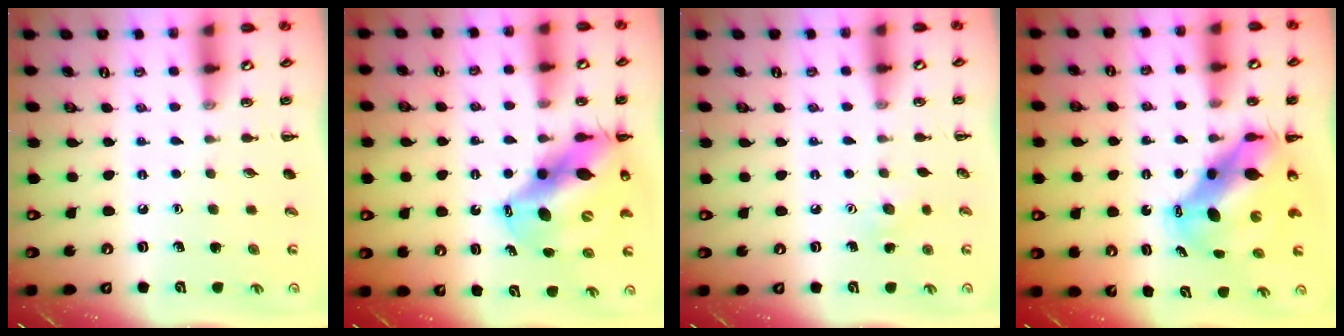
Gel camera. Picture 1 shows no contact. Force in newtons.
{"total": 15.0, "press": 14.4, "slide": 4.2}
{"total": 5.6, "press": 5.4, "slide": 1.6}
{"total": 11.3, "press": 10.9, "slide": 3.1}